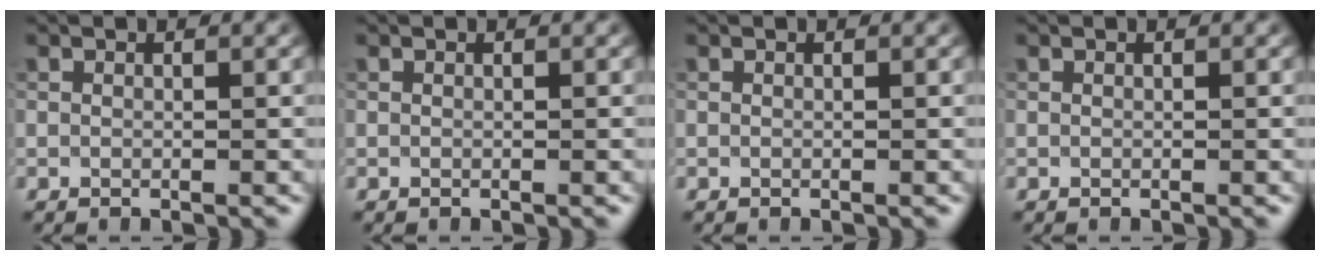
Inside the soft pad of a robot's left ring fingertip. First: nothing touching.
{"total": 0.0}
{"total": 0.0}
{"total": 0.0}